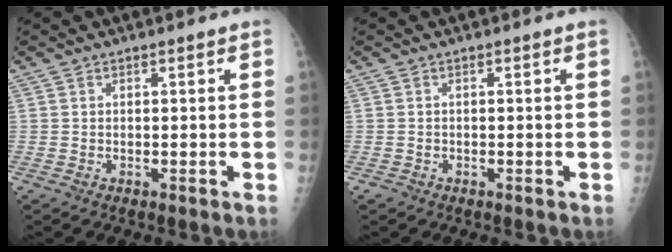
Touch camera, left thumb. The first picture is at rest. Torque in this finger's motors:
{"motor_torque": [-0.19, 0.02, 0.03, 0.09, 0.00]}